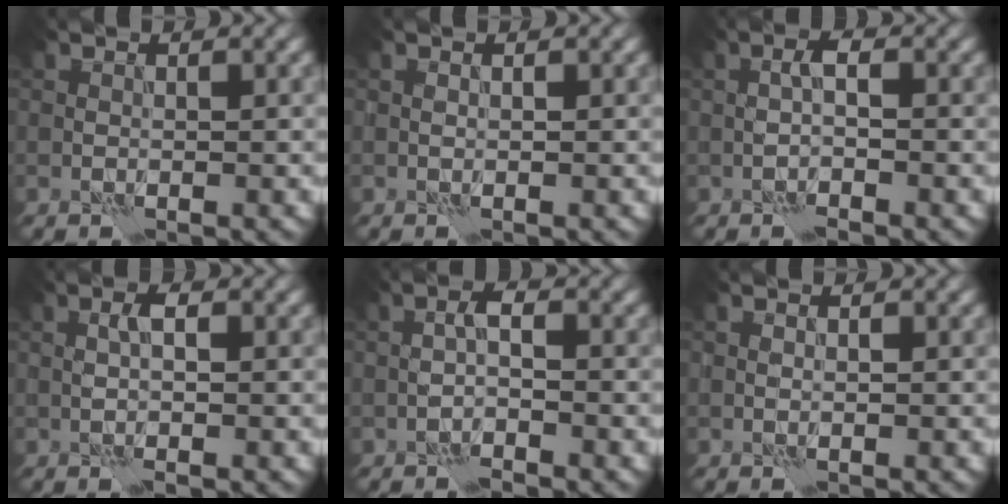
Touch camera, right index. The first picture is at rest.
{"total": 0.0}
{"total": 1.7, "force": [-0.6, 0.5, 1.5], "torque": [-0.027, 0.007, -0.016]}
{"total": 1.8, "force": [0.1, 0.5, 1.7], "torque": [-0.032, 0.005, 0.000]}
{"total": 1.8, "force": [-1.0, 0.5, 1.4], "torque": [-0.025, 0.008, -0.026]}
{"total": 0.0}